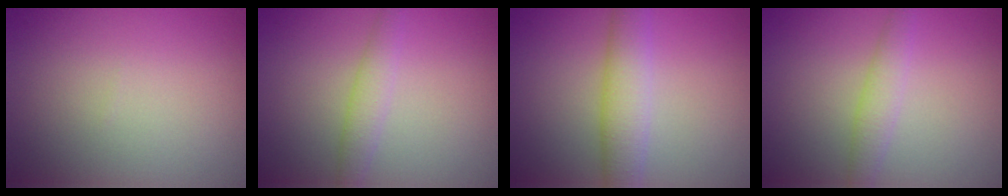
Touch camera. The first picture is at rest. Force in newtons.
{"total": 2.0, "press": 2.0, "slide": 0.1}
{"total": 4.2, "press": 4.2, "slide": 0.2}
{"total": 2.2, "press": 2.2, "slide": 0.2}